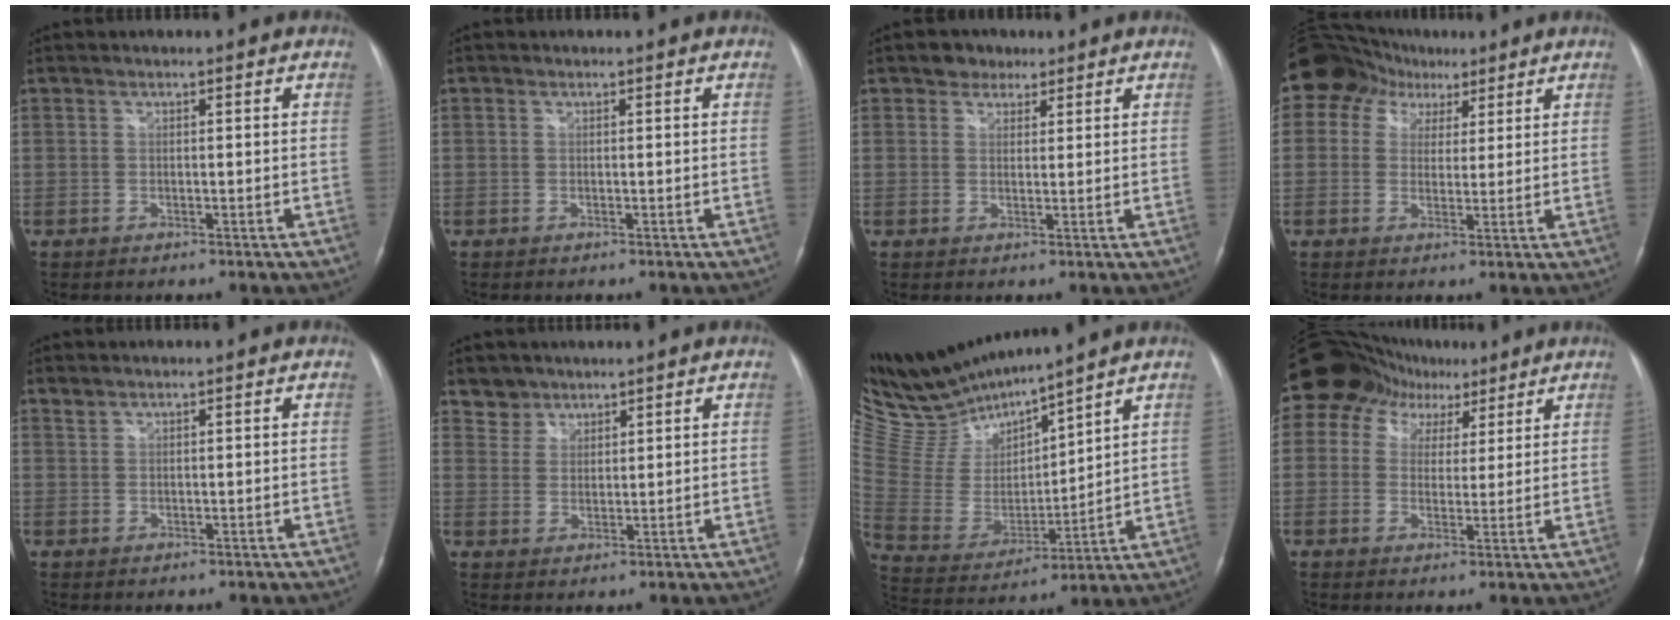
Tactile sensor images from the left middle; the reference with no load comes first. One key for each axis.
{"total": 0.0}
{"total": 3.0, "fx": 2.0, "fy": 2.2, "fz": 0.5, "tx": -0.007, "ty": 0.008, "tz": 0.027}
{"total": 11.4, "fx": 5.7, "fy": 9.3, "fz": 3.3, "tx": -0.077, "ty": 0.053, "tz": 0.097}
{"total": 0.8, "fx": 0.8, "fy": 0.2, "fz": 0.1, "tx": -0.006, "ty": 0.005, "tz": 0.018}
{"total": 3.5, "fx": 2.8, "fy": 2.1, "fz": -0.6, "tx": 0.019, "ty": 0.004, "tz": 0.049}
{"total": 14.0, "fx": 13.5, "fy": 0.6, "fz": 3.6, "tx": -0.093, "ty": -0.005, "tz": 0.282}
{"total": 10.2, "fx": 5.9, "fy": 7.8, "fz": 2.9, "tx": -0.045, "ty": 0.047, "tz": 0.095}